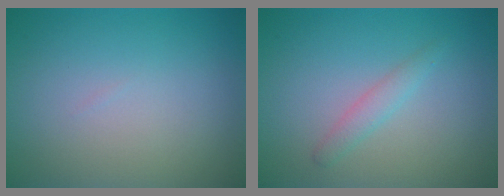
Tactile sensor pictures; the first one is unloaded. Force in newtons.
{"total": 1.4, "press": 1.4, "slide": 0.0}